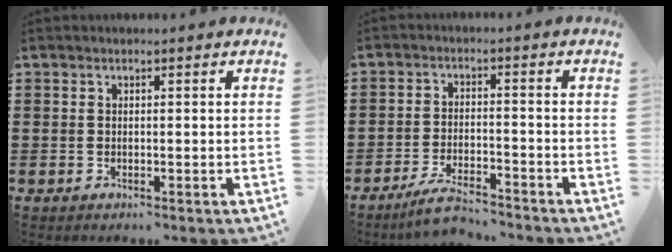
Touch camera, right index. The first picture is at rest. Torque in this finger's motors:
{"motor_torque": [-0.27, 0.02, -0.27, -0.17]}